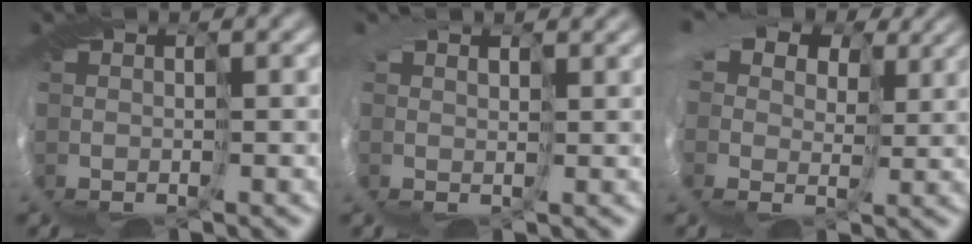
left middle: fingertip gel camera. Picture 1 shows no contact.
{"total": 2.8, "force": [2.5, 1.3, 0.5], "torque": [-0.025, 0.014, 0.030]}
{"total": 12.9, "force": [5.8, 9.1, 7.2], "torque": [-0.167, 0.039, 0.074]}